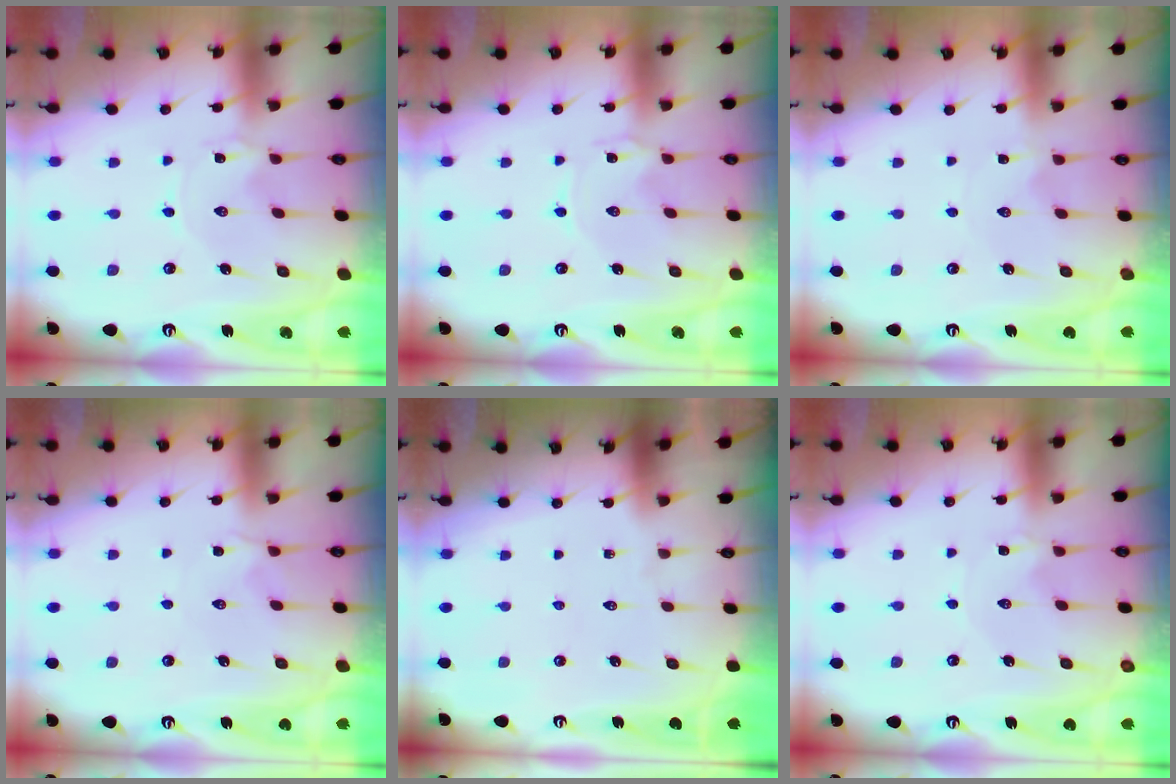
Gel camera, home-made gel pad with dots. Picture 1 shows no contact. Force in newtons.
{"total": 0.0}
{"total": 0.9, "press": 0.9, "slide": 0.1}
{"total": 2.7, "press": 2.6, "slide": 0.6}
{"total": 0.0}
{"total": 0.0}